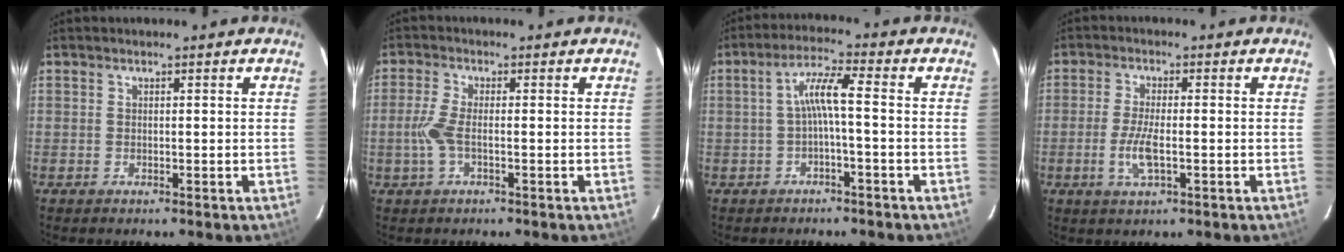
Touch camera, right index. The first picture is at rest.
{"total": 4.6, "force": [-1.0, 1.3, 4.3], "torque": [-0.102, 0.002, -0.022]}
{"total": 4.8, "force": [-1.1, 0.0, 4.7], "torque": [-0.102, 0.012, -0.019]}
{"total": 5.5, "force": [-1.6, 1.5, 5.1], "torque": [-0.107, -0.006, -0.031]}